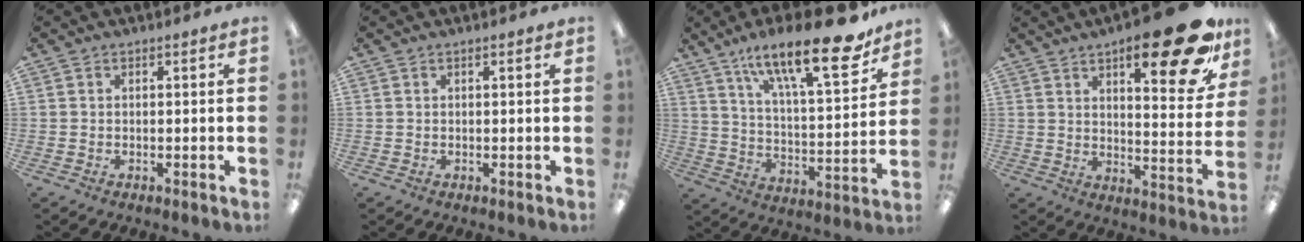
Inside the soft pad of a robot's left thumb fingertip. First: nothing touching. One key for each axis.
{"total": 0.5, "fx": 0.3, "fy": 0.0, "fz": 0.4, "tx": -0.009, "ty": 0.003, "tz": 0.005}
{"total": 22.7, "fx": 15.6, "fy": 6.4, "fz": 15.1, "tx": -0.232, "ty": -0.096, "tz": 0.251}
{"total": 20.7, "fx": 12.8, "fy": 5.9, "fz": 15.2, "tx": -0.199, "ty": -0.084, "tz": 0.197}